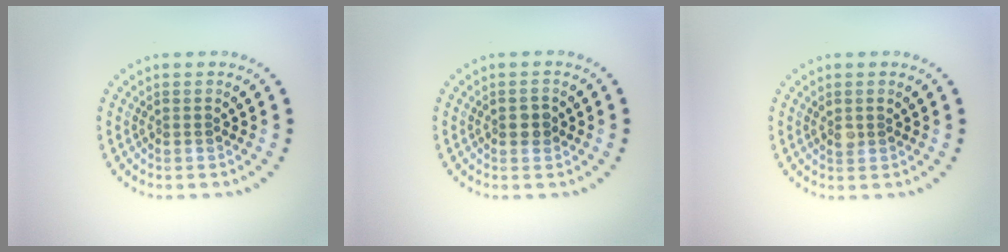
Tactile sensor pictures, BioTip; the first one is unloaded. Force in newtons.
{"total": 1.5, "press": 1.5, "slide": 0.1}
{"total": 0.9, "press": 0.8, "slide": 0.5}